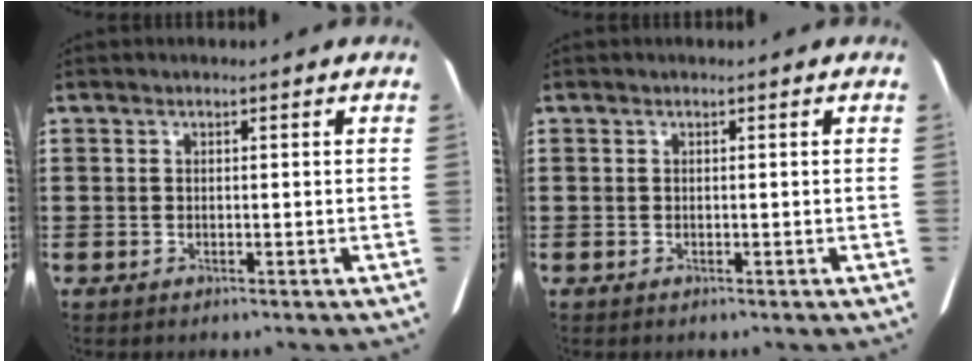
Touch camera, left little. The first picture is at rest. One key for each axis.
{"total": 0.0}